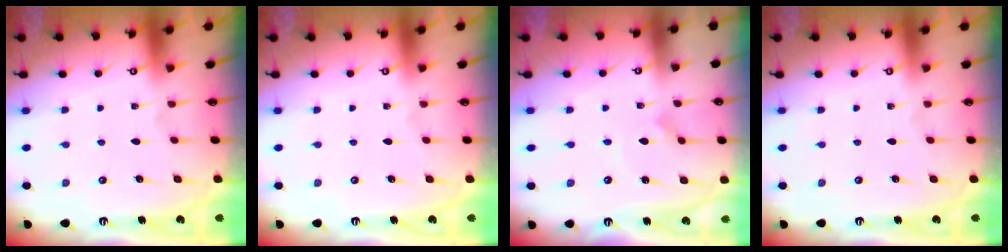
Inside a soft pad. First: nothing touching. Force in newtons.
{"total": 0.0}
{"total": 2.7, "press": 2.7, "slide": 0.1}
{"total": 0.0}